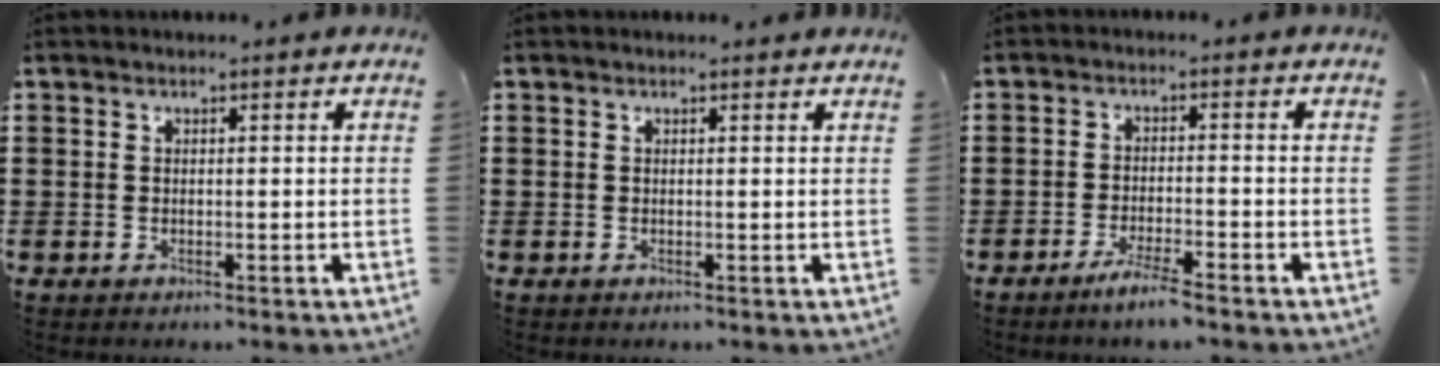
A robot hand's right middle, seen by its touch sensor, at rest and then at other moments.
{"total": 0.0}
{"total": 3.7, "force": [-2.9, 0.1, 2.3], "torque": [-0.044, -0.004, -0.052]}